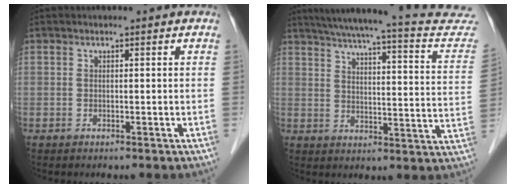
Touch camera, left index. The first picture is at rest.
{"total": 24.5, "force": [22.1, 1.9, 10.4], "torque": [-0.144, -0.042, 0.262]}